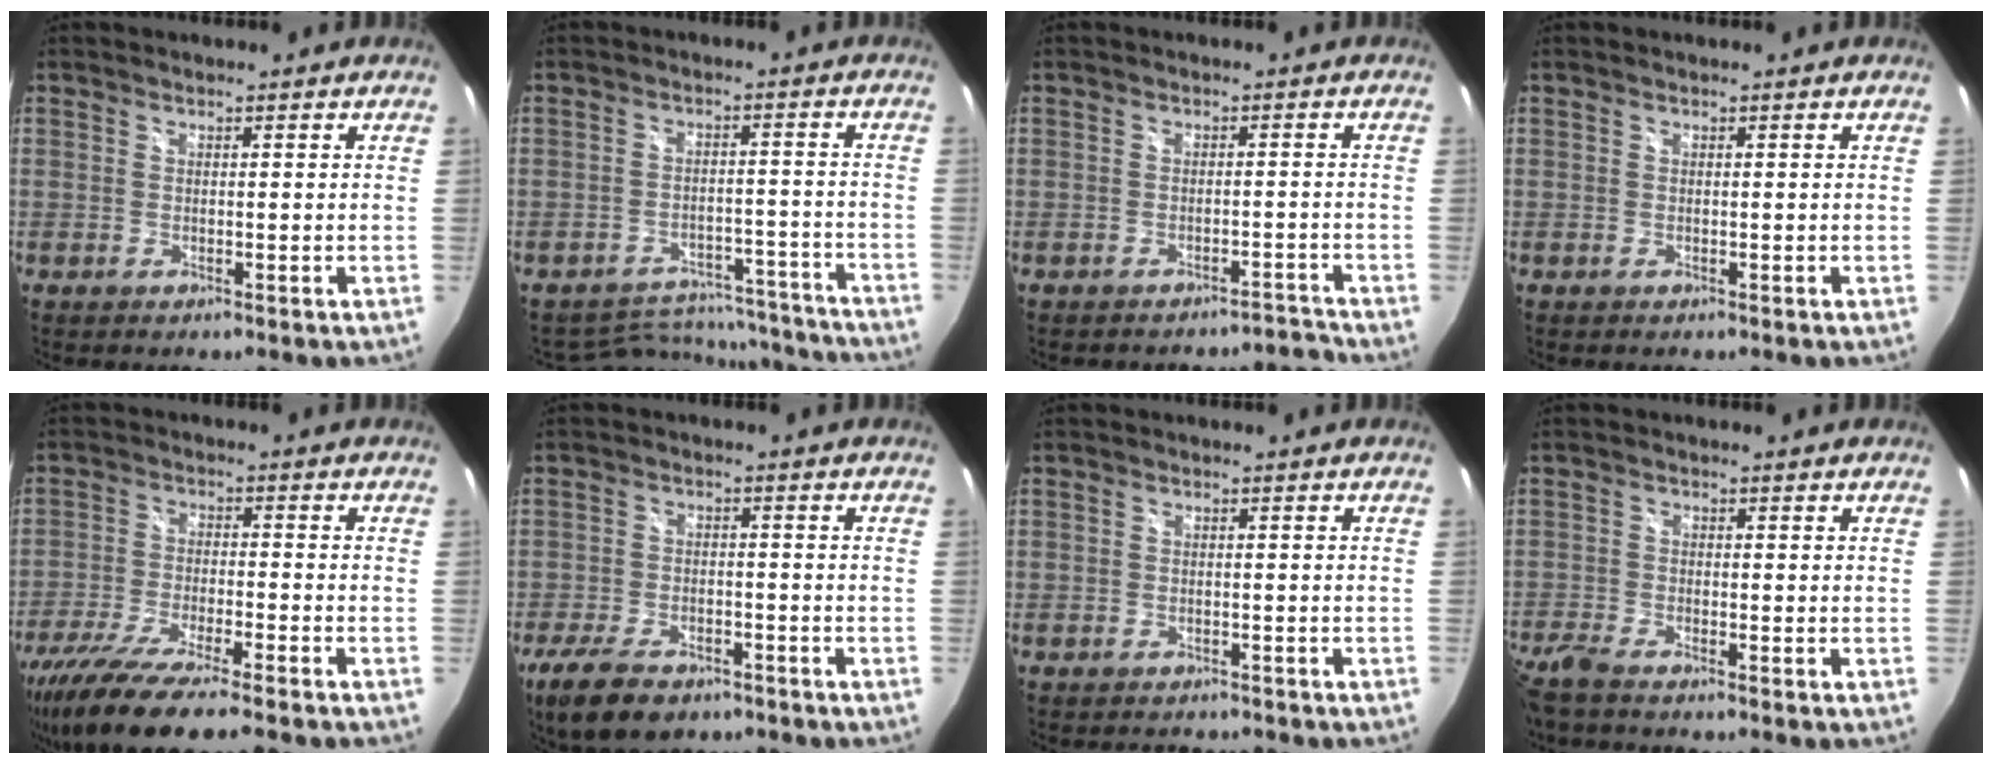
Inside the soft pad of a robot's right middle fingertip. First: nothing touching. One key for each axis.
{"total": 14.4, "fx": -13.4, "fy": 4.8, "fz": 2.2, "tx": -0.044, "ty": 0.031, "tz": -0.165}
{"total": 3.2, "fx": -3.2, "fy": 0.4, "fz": -0.2, "tx": 0.016, "ty": 0.011, "tz": -0.040}
{"total": 0.0}
{"total": 15.8, "fx": -12.7, "fy": 1.8, "fz": 9.2, "tx": -0.194, "ty": -0.041, "tz": -0.223}
{"total": 10.9, "fx": -7.6, "fy": 5.0, "fz": 6.0, "tx": -0.146, "ty": -0.020, "tz": -0.131}
{"total": 2.8, "fx": -2.5, "fy": 1.2, "fz": 0.3, "tx": -0.009, "ty": 0.011, "tz": -0.034}
{"total": 6.3, "fx": -5.4, "fy": 1.1, "fz": 3.1, "tx": -0.091, "ty": -0.027, "tz": -0.106}